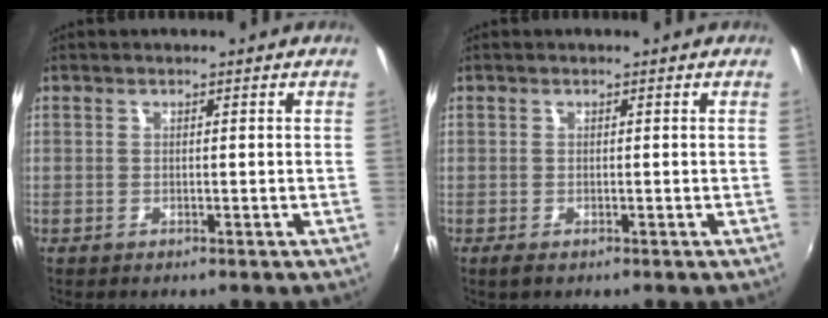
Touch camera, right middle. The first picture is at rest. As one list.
[{"total": 1.1, "force": [-0.6, 0.5, 0.7], "torque": [-0.015, -0.005, -0.012]}]